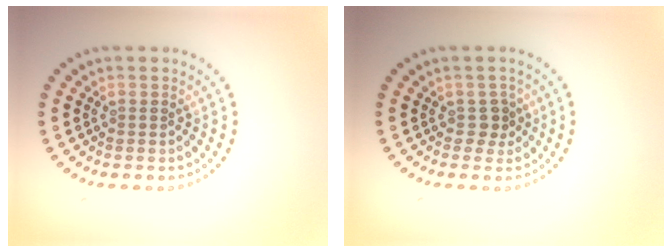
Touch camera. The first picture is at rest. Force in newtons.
{"total": 1.3, "press": 1.0, "slide": 0.9}